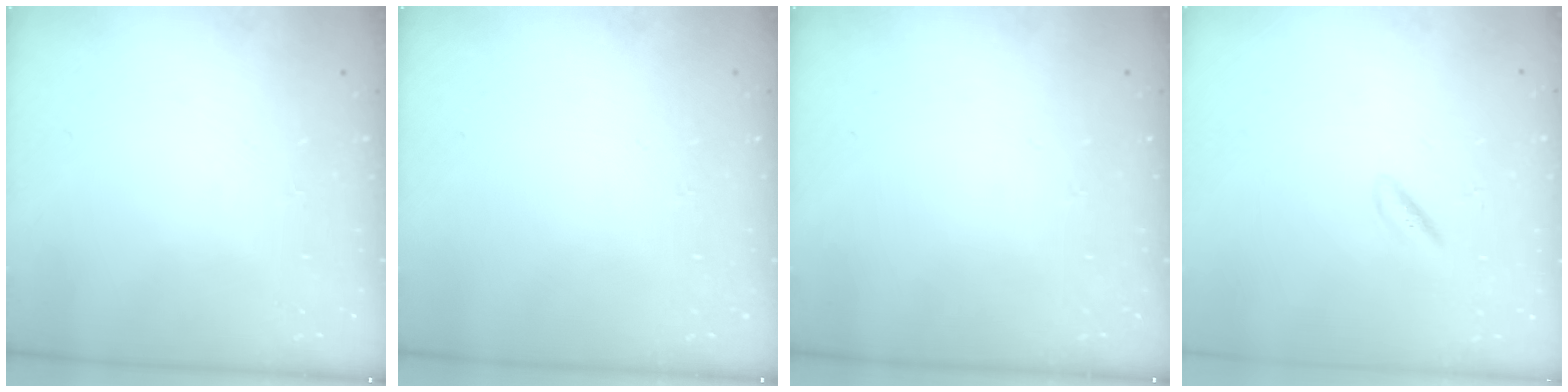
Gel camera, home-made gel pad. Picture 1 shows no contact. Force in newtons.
{"total": 0.0}
{"total": 0.0}
{"total": 1.7, "press": 1.3, "slide": 1.1}